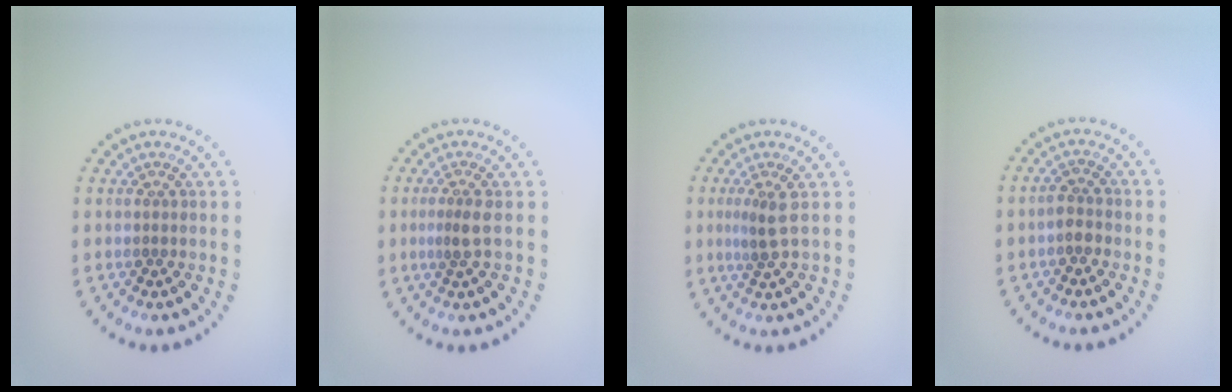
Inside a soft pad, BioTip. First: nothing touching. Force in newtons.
{"total": 1.6, "press": 1.2, "slide": 1.0}
{"total": 1.8, "press": 1.4, "slide": 1.2}
{"total": 1.5, "press": 1.4, "slide": 0.4}